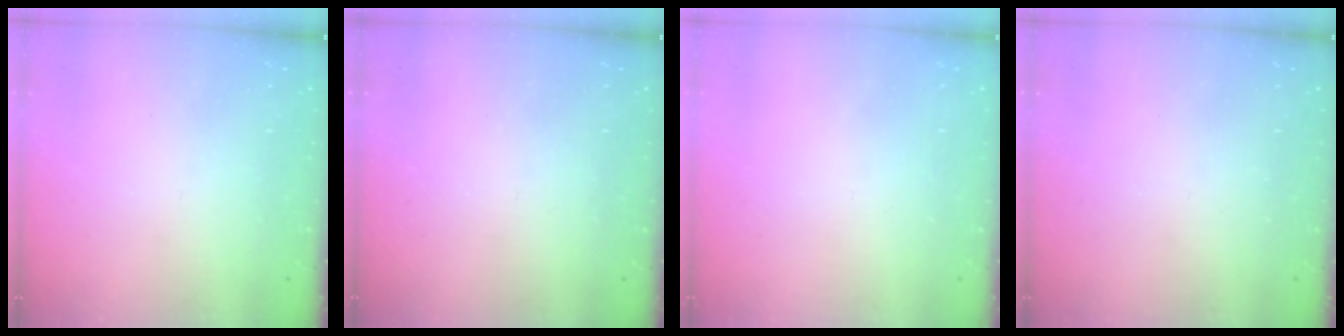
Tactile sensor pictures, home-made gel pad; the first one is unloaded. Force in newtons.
{"total": 0.0}
{"total": 0.0}
{"total": 0.0}